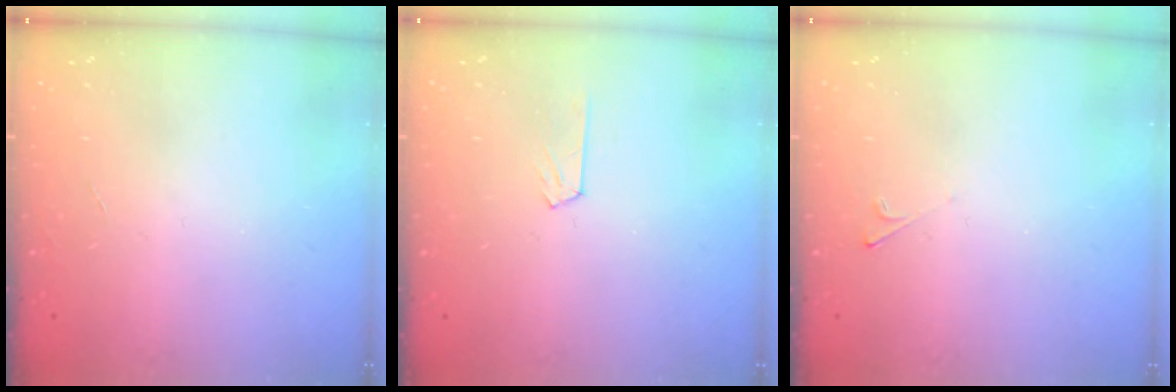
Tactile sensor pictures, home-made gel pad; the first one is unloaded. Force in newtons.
{"total": 6.4, "press": 6.3, "slide": 0.5}
{"total": 1.9, "press": 1.9, "slide": 0.4}